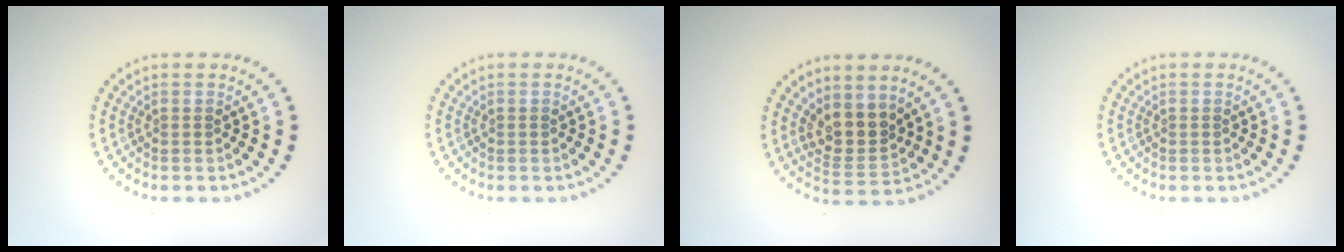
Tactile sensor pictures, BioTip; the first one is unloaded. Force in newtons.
{"total": 0.0}
{"total": 3.4, "press": 2.7, "slide": 2.1}
{"total": 0.0}